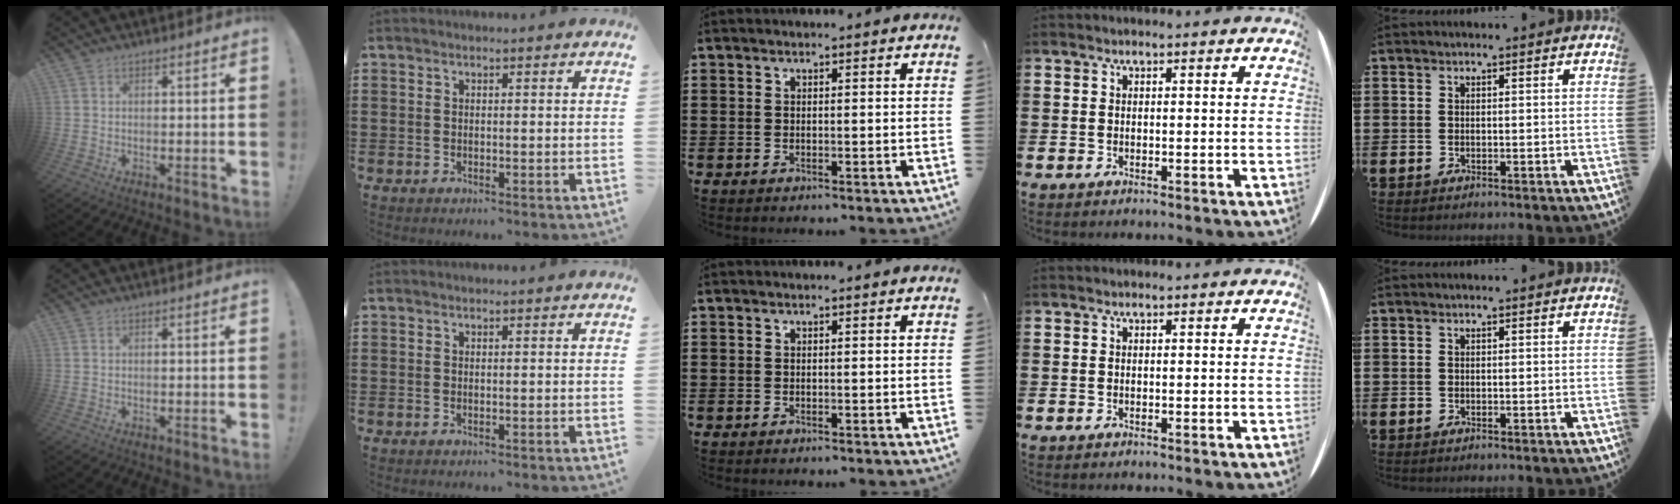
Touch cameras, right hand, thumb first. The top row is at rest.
{}